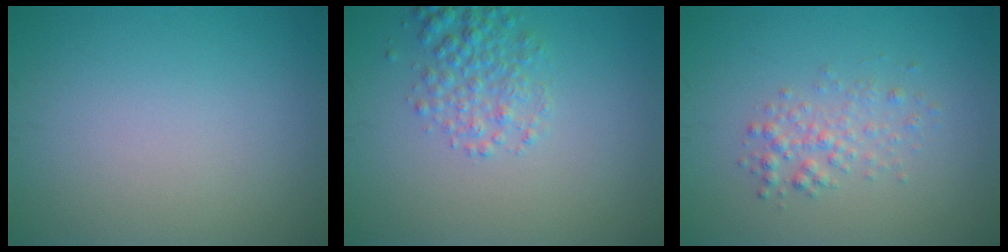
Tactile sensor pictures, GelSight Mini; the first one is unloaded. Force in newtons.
{"total": 2.9, "press": 2.9, "slide": 0.2}
{"total": 2.0, "press": 2.0, "slide": 0.1}